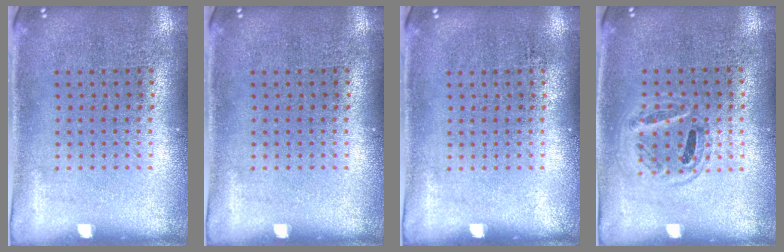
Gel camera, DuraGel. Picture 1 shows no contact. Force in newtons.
{"total": 0.0}
{"total": 0.0}
{"total": 0.8, "press": 0.8, "slide": 0.2}